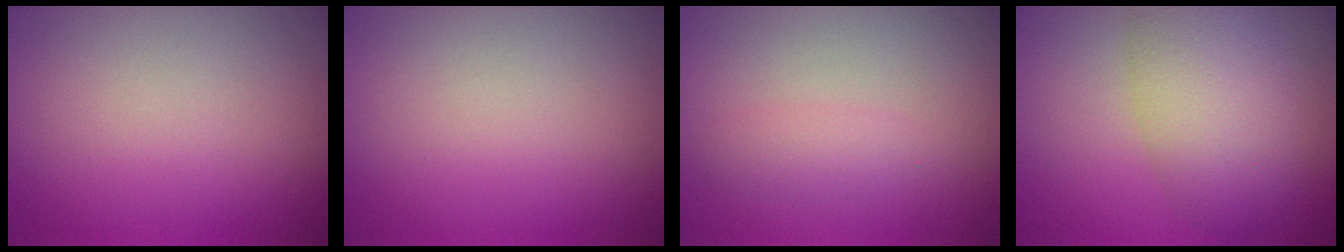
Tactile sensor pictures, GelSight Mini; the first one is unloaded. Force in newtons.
{"total": 0.0}
{"total": 1.4, "press": 1.4, "slide": 0.1}
{"total": 6.7, "press": 6.7, "slide": 0.2}